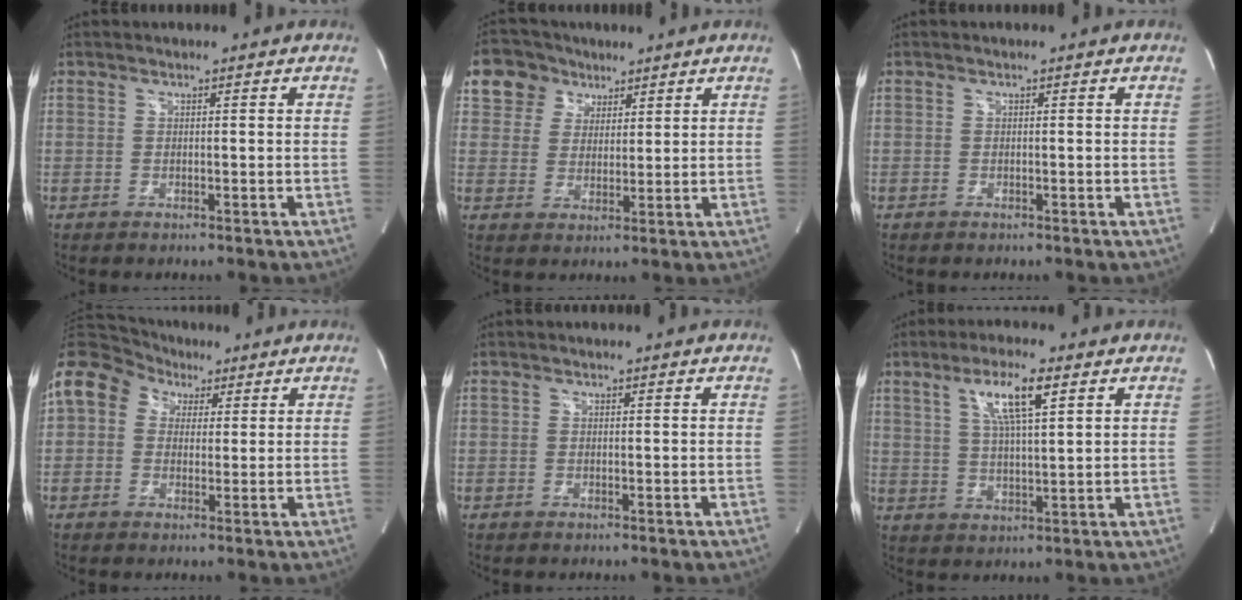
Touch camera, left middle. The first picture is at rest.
{"total": 7.6, "force": [4.3, 6.1, 1.1], "torque": [-0.020, 0.018, 0.081]}
{"total": 0.0}
{"total": 10.5, "force": [4.0, 8.5, 4.8], "torque": [-0.104, 0.053, 0.068]}
{"total": 0.0}
{"total": 8.3, "force": [3.9, 1.0, 7.2], "torque": [-0.138, 0.002, 0.070]}